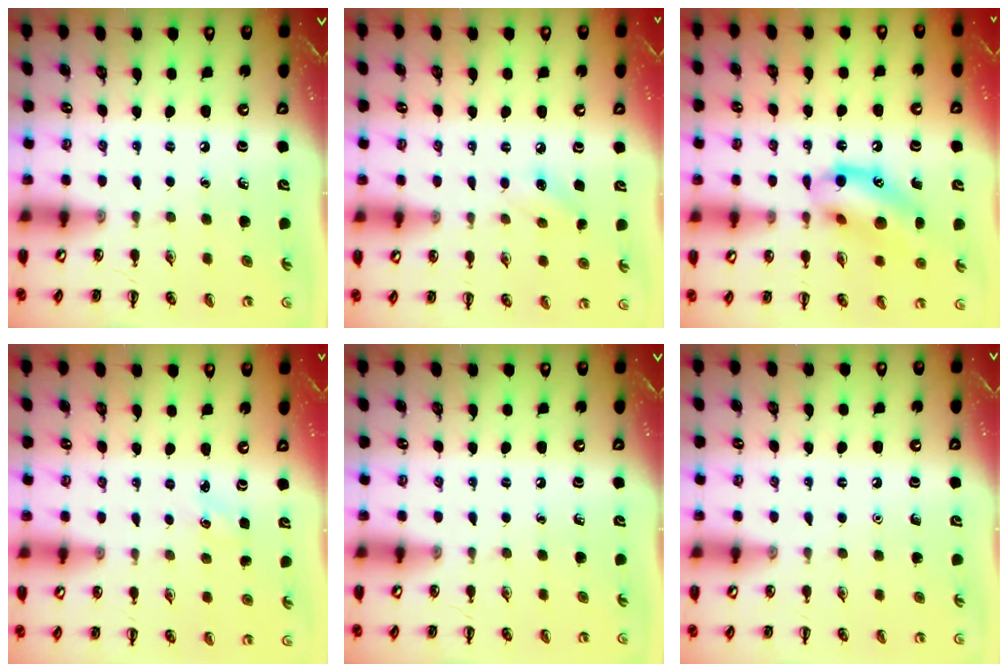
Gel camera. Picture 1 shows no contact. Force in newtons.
{"total": 5.8, "press": 5.6, "slide": 1.3}
{"total": 14.9, "press": 14.6, "slide": 2.8}
{"total": 1.5, "press": 1.4, "slide": 0.4}
{"total": 0.0}
{"total": 1.6, "press": 1.6, "slide": 0.1}